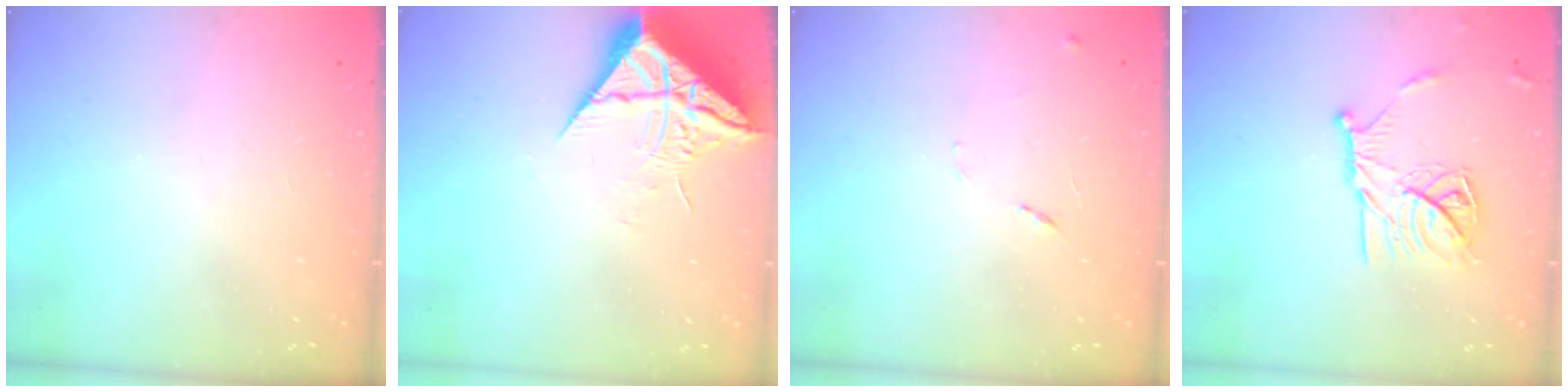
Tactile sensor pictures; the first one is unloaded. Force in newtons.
{"total": 10.4, "press": 10.4, "slide": 0.8}
{"total": 7.6, "press": 7.6, "slide": 0.9}
{"total": 14.3, "press": 14.2, "slide": 0.5}